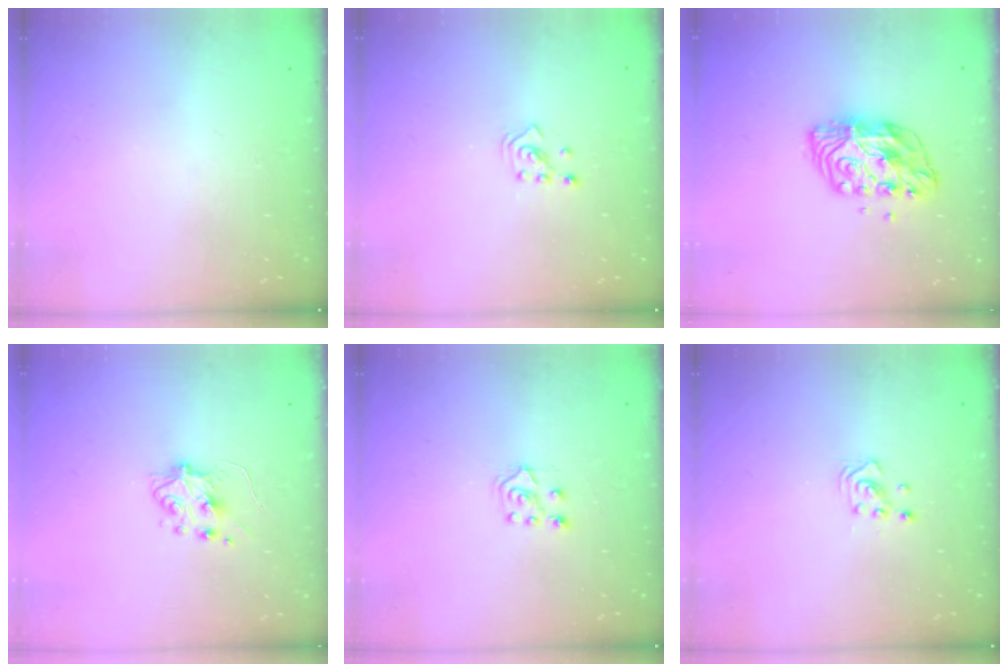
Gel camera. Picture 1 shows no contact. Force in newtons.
{"total": 2.1, "press": 2.1, "slide": 0.3}
{"total": 9.7, "press": 9.7, "slide": 0.9}
{"total": 5.9, "press": 5.9, "slide": 0.9}
{"total": 6.0, "press": 6.0, "slide": 0.4}
{"total": 2.8, "press": 2.8, "slide": 0.3}